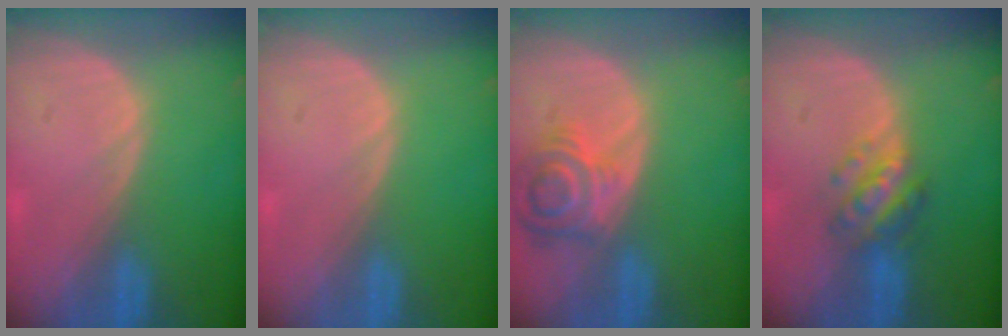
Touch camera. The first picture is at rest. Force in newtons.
{"total": 0.0}
{"total": 7.1, "press": 6.5, "slide": 2.9}
{"total": 5.6, "press": 5.1, "slide": 2.2}